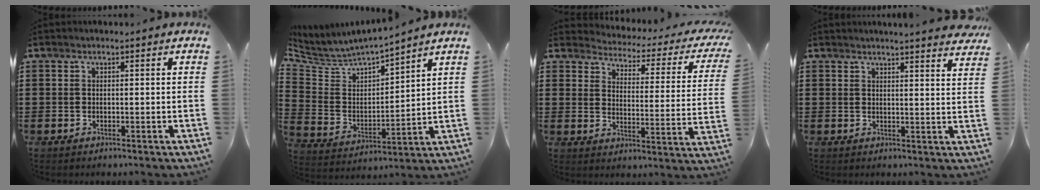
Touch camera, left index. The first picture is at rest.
{"total": 4.1, "force": [3.8, 1.5, 0.6], "torque": [-0.043, -0.031, 0.056]}
{"total": 2.3, "force": [2.2, 0.3, 0.6], "torque": [-0.032, -0.025, 0.028]}
{"total": 3.0, "force": [2.9, -0.5, 0.5], "torque": [-0.011, -0.013, 0.053]}